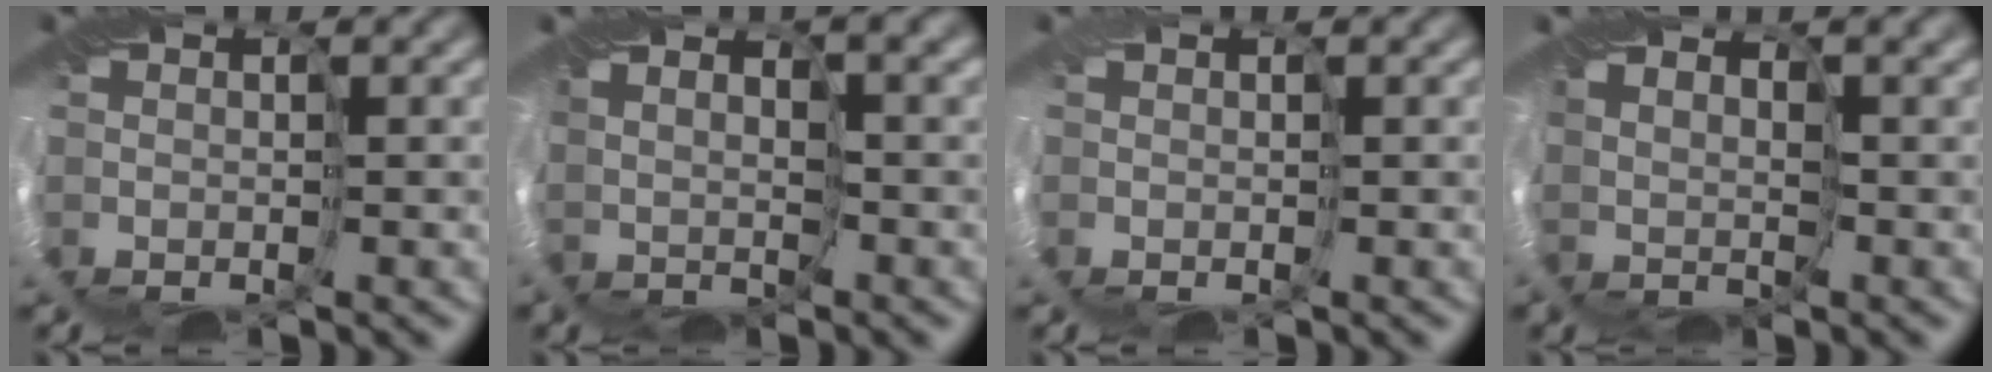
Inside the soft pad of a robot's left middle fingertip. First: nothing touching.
{"total": 3.1, "force": [2.5, 1.0, 1.5], "torque": [-0.029, 0.011, 0.048]}
{"total": 0.7, "force": [-0.1, 0.6, 0.3], "torque": [-0.014, -0.001, -0.006]}
{"total": 2.2, "force": [2.1, 0.6, 0.2], "torque": [-0.009, 0.006, 0.044]}